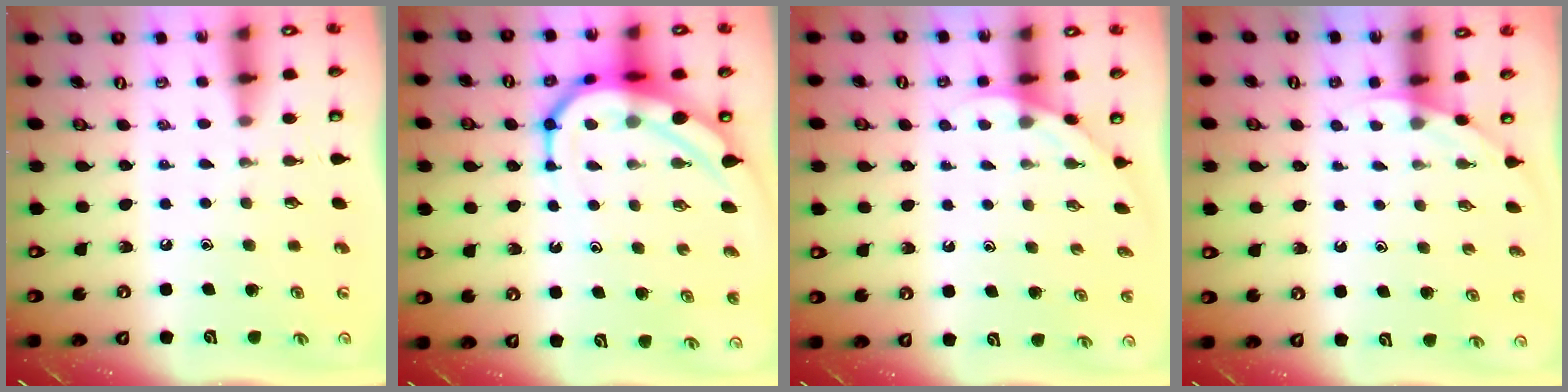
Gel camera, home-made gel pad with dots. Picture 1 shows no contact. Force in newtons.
{"total": 10.3, "press": 10.2, "slide": 1.2}
{"total": 2.0, "press": 2.0, "slide": 0.0}
{"total": 2.6, "press": 2.6, "slide": 0.1}